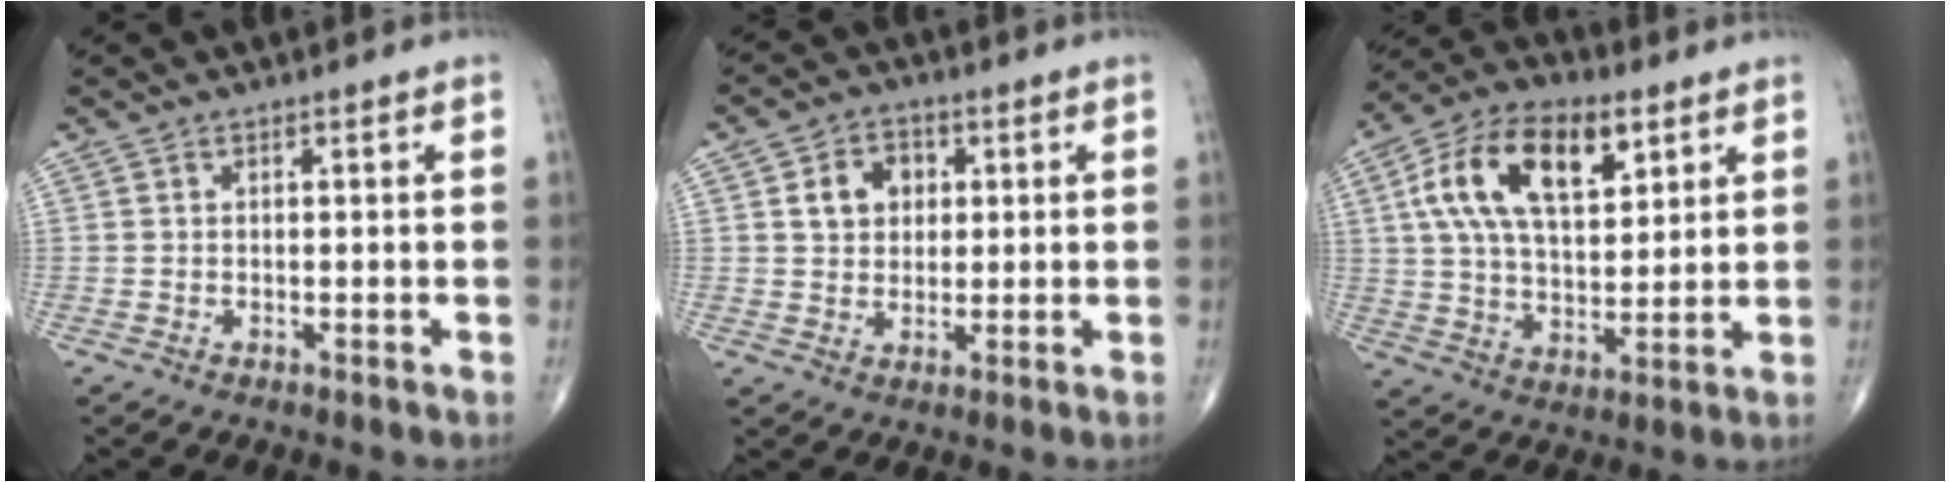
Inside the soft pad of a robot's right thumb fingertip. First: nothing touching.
{"total": 6.7, "force": [1.6, 5.4, 3.7], "torque": [-0.035, 0.002, 0.025]}
{"total": 18.2, "force": [6.8, 9.7, 13.8], "torque": [-0.229, -0.002, 0.118]}